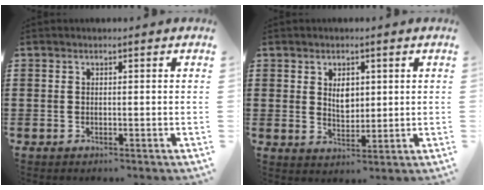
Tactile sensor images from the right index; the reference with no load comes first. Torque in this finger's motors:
{"motor_torque": [0.94, 0.97, 0.06, -0.06]}